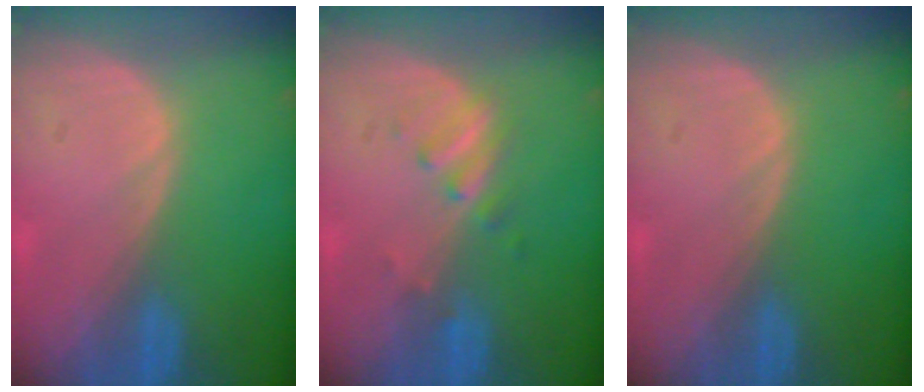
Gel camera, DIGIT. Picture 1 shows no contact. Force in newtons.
{"total": 2.7, "press": 2.7, "slide": 0.5}
{"total": 0.0}